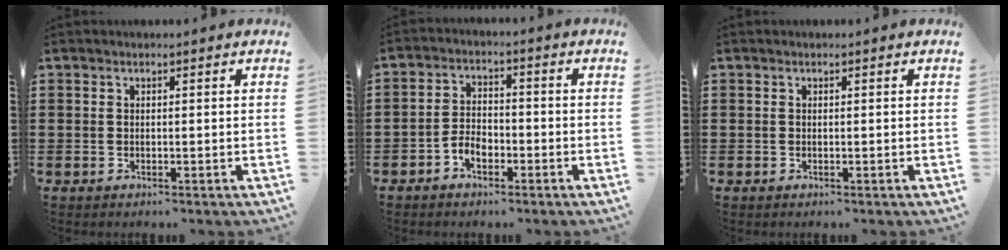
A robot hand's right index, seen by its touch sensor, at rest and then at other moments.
{"total": 3.7, "force": [-2.2, 2.0, 2.2], "torque": [-0.049, 0.001, -0.043]}
{"total": 0.0}